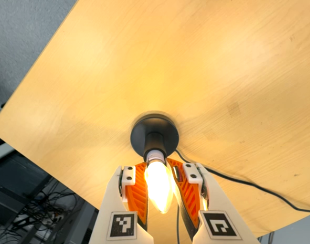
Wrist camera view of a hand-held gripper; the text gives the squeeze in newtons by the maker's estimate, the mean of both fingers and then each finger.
{"total": 19.1, "left": 20.3, "right": 17.9}